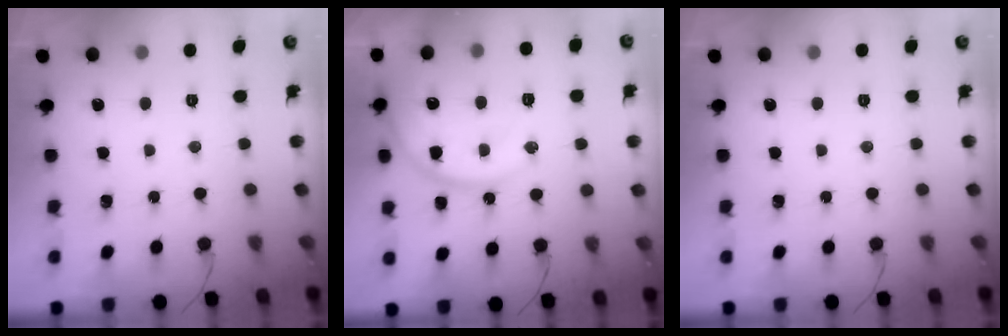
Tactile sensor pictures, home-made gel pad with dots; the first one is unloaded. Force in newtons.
{"total": 14.9, "press": 14.9, "slide": 1.0}
{"total": 0.0}